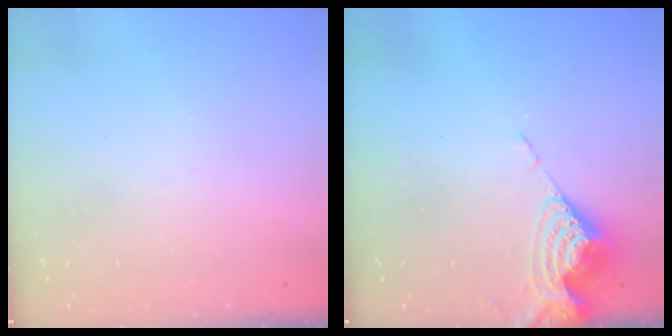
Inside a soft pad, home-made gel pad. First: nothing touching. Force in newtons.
{"total": 9.8, "press": 9.7, "slide": 1.0}